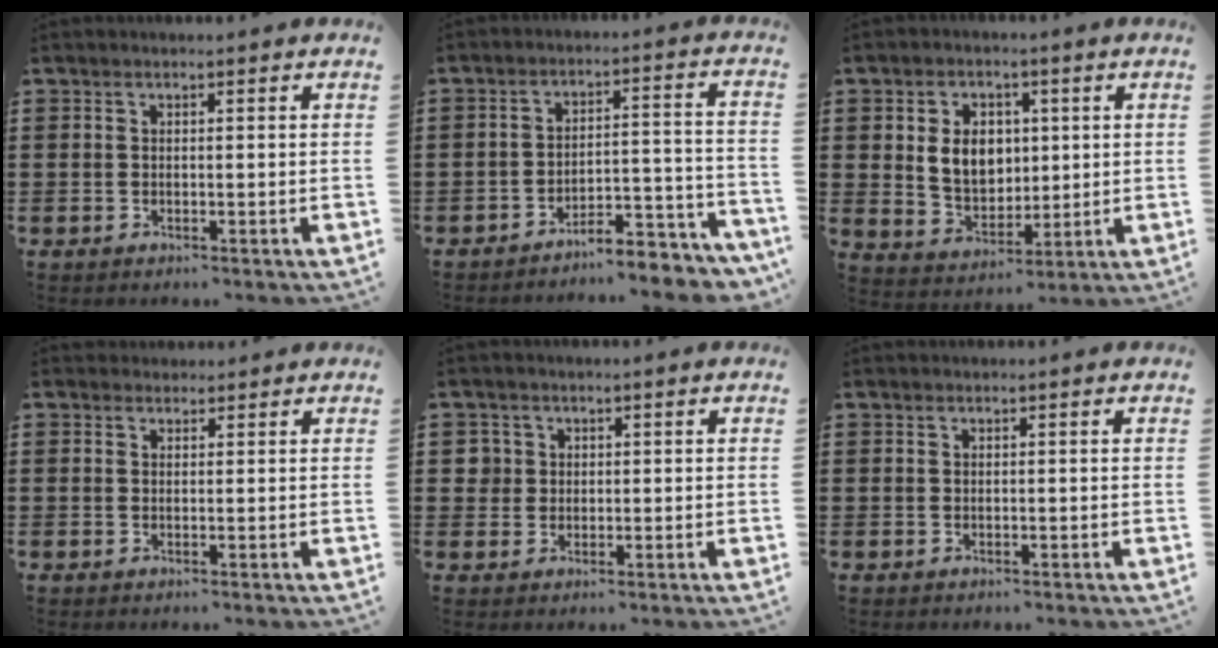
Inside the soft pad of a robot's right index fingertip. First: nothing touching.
{"total": 5.7, "force": [-5.5, 0.5, 1.4], "torque": [-0.021, 0.007, -0.109]}
{"total": 6.9, "force": [1.2, 5.3, 4.3], "torque": [-0.083, 0.010, 0.018]}
{"total": 1.2, "force": [1.1, 0.6, -0.1], "torque": [0.001, 0.002, 0.022]}
{"total": 2.6, "force": [0.6, 2.4, 0.5], "torque": [-0.022, 0.010, 0.010]}
{"total": 0.0}